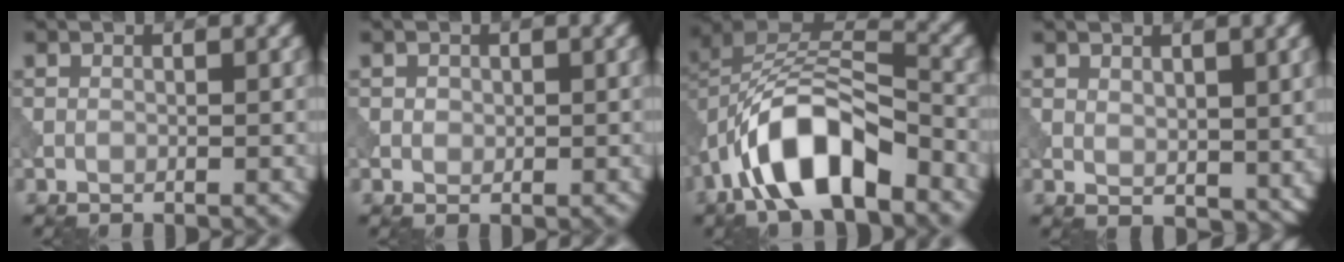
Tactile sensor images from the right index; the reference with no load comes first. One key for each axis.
{"total": 0.8, "fx": 0.2, "fy": 0.7, "fz": 0.2, "tx": -0.003, "ty": -0.002, "tz": 0.002}
{"total": 10.3, "fx": -5.1, "fy": 4.7, "fz": 7.6, "tx": -0.132, "ty": 0.016, "tz": -0.096}
{"total": 3.0, "fx": 1.4, "fy": 1.8, "fz": 1.8, "tx": -0.032, "ty": -0.009, "tz": 0.030}